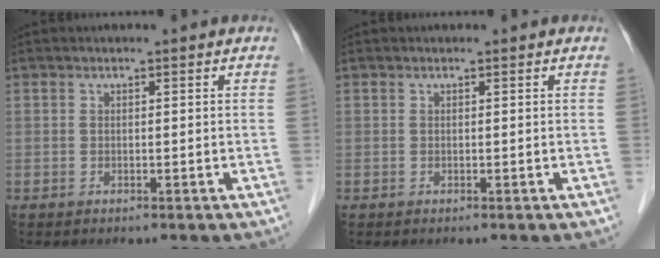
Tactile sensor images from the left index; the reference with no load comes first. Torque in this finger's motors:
{"motor_torque": [-0.01, 0.01, 0.00, 0.00]}